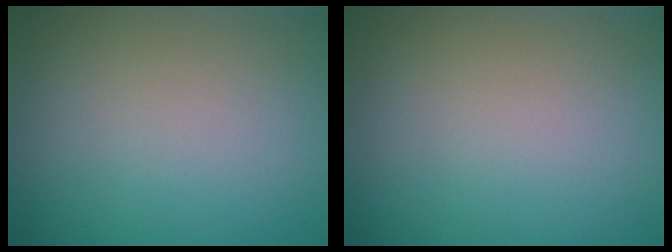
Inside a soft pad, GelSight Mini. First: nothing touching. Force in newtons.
{"total": 0.0}